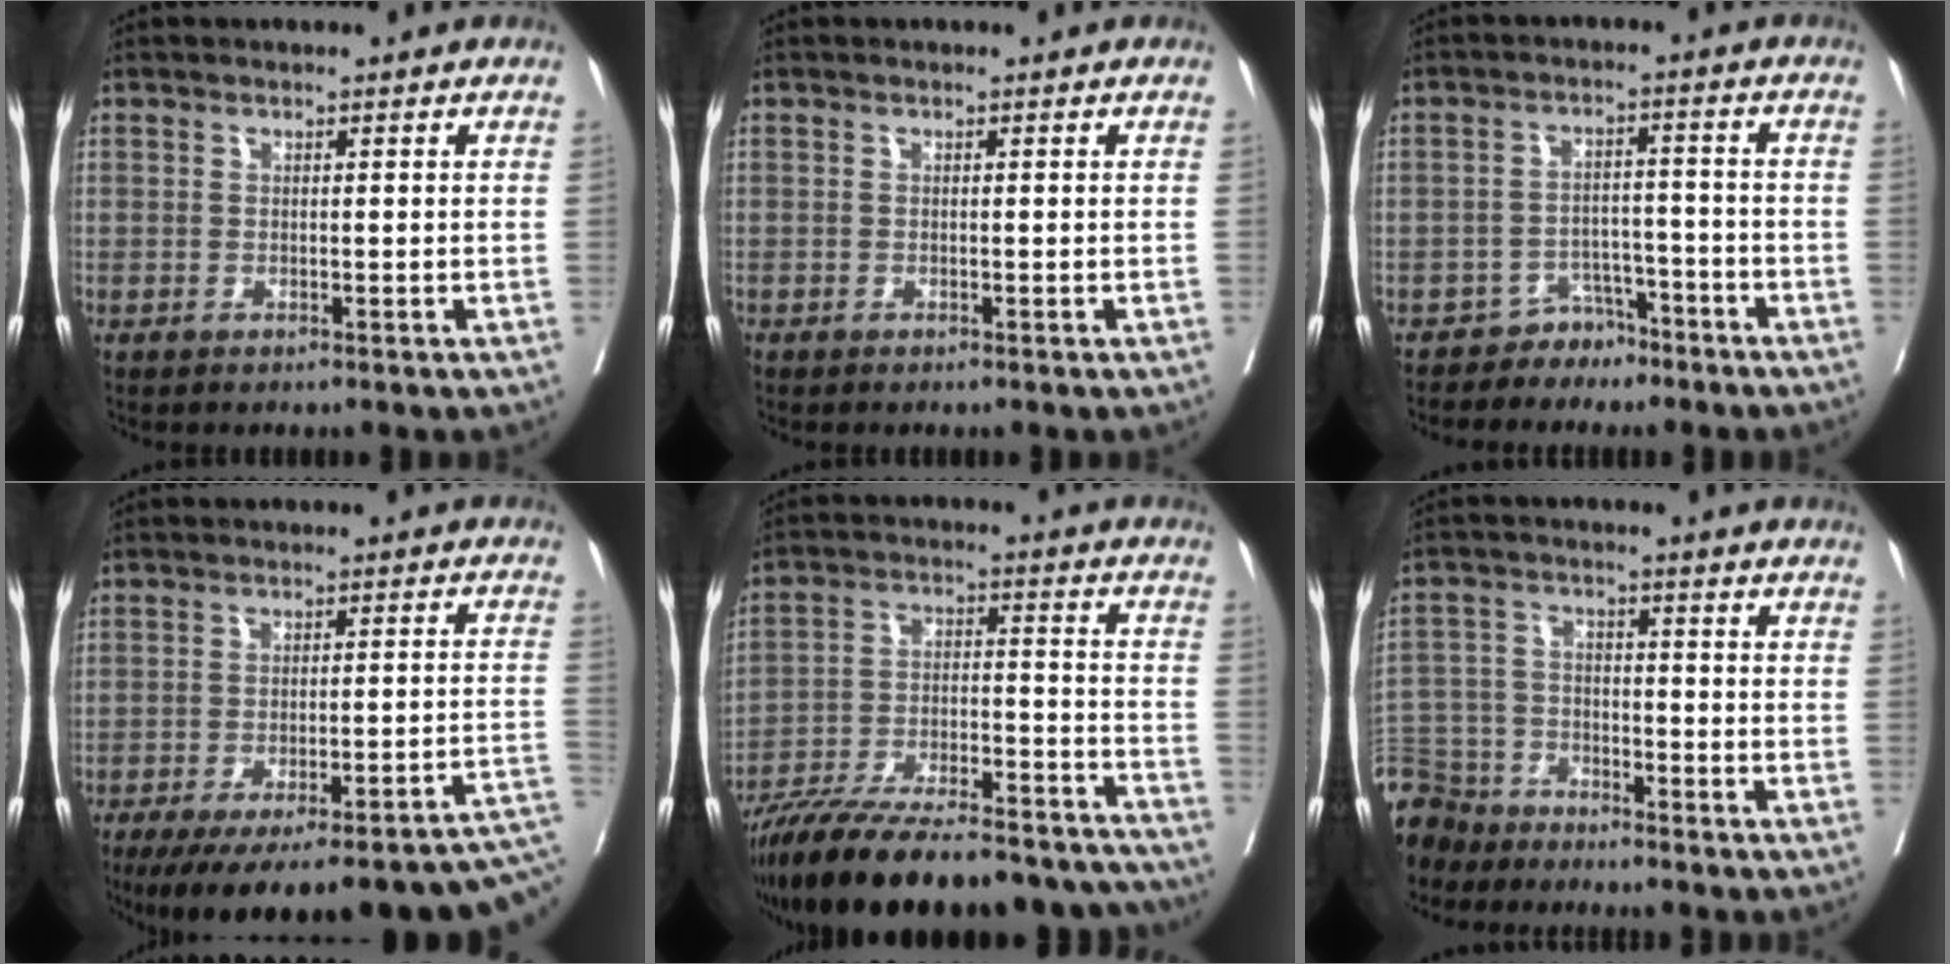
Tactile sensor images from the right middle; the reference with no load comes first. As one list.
[{"total": 0.0}, {"total": 4.4, "force": [-3.6, 2.6, 0.2], "torque": [0.004, 0.014, -0.052]}, {"total": 22.6, "force": [-14.7, 4.8, 16.5], "torque": [-0.189, 0.003, -0.197]}, {"total": 28.8, "force": [-25.5, 5.3, 12.3], "torque": [-0.165, -0.013, -0.374]}, {"total": 11.1, "force": [-9.8, 5.0, 1.3], "torque": [-0.046, 0.005, -0.188]}]